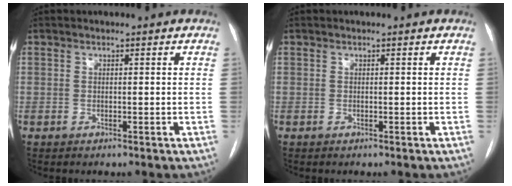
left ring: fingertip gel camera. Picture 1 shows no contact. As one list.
[{"total": 0.0}]